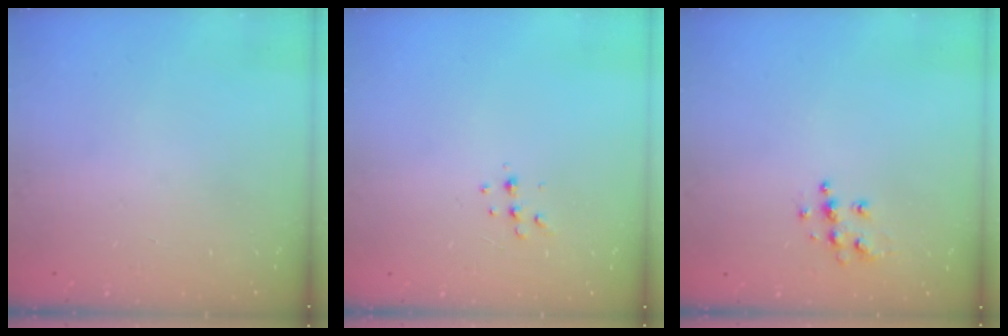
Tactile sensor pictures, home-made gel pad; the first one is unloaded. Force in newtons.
{"total": 5.6, "press": 5.6, "slide": 0.7}
{"total": 6.3, "press": 6.3, "slide": 0.3}